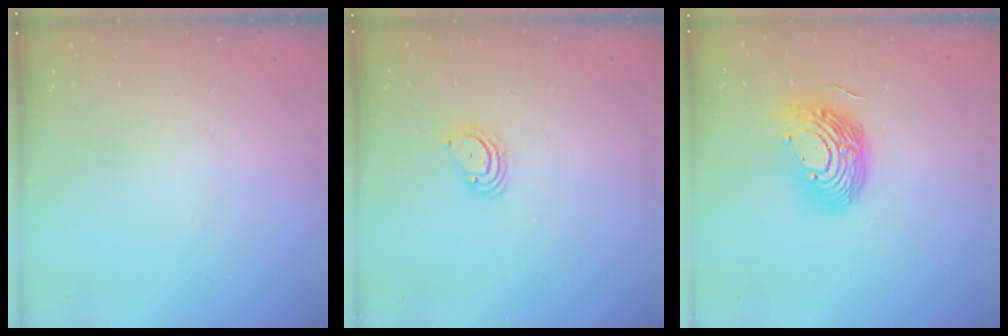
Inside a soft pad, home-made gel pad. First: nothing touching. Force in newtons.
{"total": 4.5, "press": 4.5, "slide": 0.3}
{"total": 16.1, "press": 16.0, "slide": 1.8}